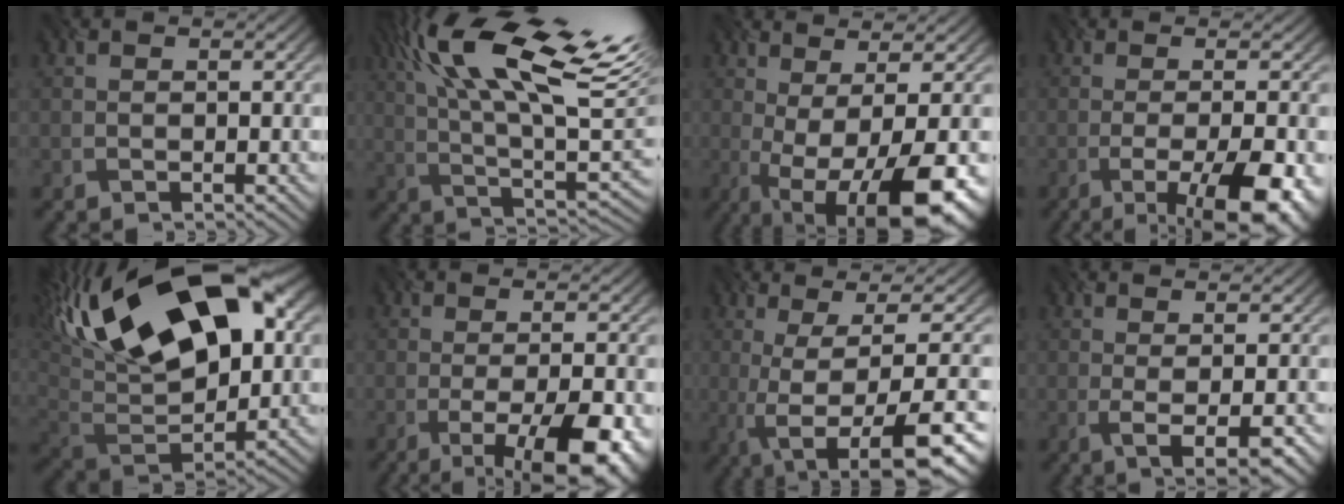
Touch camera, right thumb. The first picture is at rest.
{"total": 19.1, "force": [8.5, 5.9, 16.0], "torque": [-0.278, 0.050, 0.141]}
{"total": 14.4, "force": [-4.5, 4.6, 12.9], "torque": [-0.190, -0.003, -0.044]}
{"total": 13.1, "force": [-6.1, 3.9, 10.9], "torque": [-0.136, 0.005, -0.075]}
{"total": 20.6, "force": [9.6, 10.8, 14.7], "torque": [-0.321, 0.059, 0.173]}
{"total": 13.7, "force": [-6.1, 4.7, 11.4], "torque": [-0.136, 0.007, -0.073]}
{"total": 13.3, "force": [-3.1, 3.2, 12.6], "torque": [-0.160, 0.021, -0.034]}
{"total": 5.5, "force": [-1.3, 1.5, 5.1], "torque": [-0.068, 0.013, -0.010]}